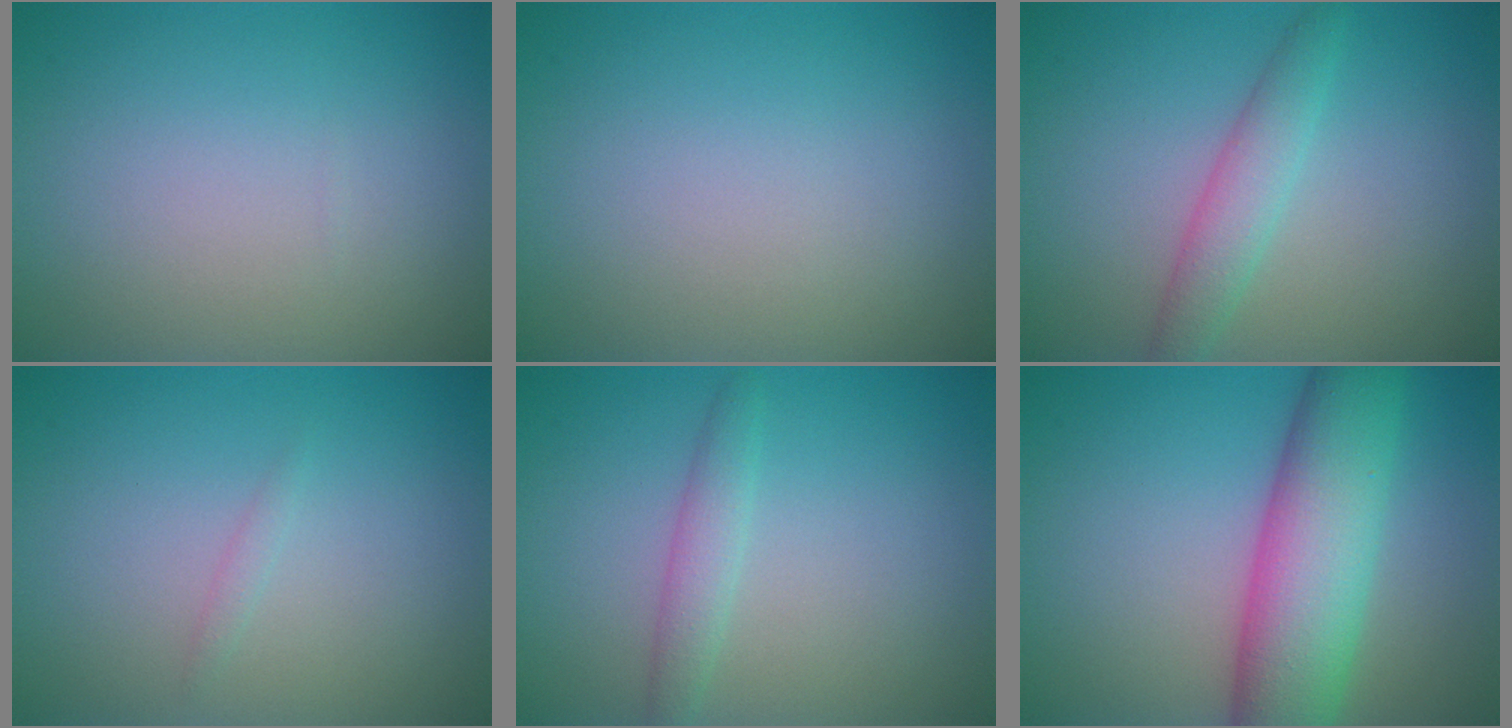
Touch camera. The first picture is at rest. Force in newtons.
{"total": 0.0}
{"total": 2.7, "press": 2.7, "slide": 0.1}
{"total": 0.5, "press": 0.5, "slide": 0.1}
{"total": 1.9, "press": 1.9, "slide": 0.1}
{"total": 9.3, "press": 9.3, "slide": 0.1}